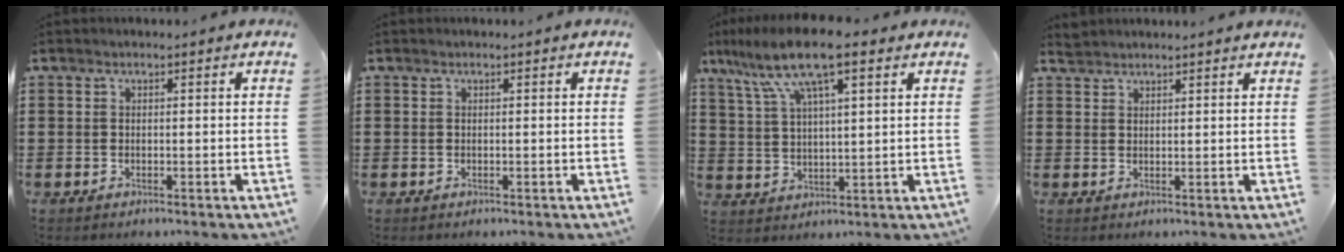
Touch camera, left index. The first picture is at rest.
{"total": 0.0}
{"total": 11.0, "force": [7.1, 2.1, 8.1], "torque": [-0.174, -0.010, 0.125]}
{"total": 1.9, "force": [1.9, 0.1, 0.1], "torque": [-0.007, 0.001, 0.039]}